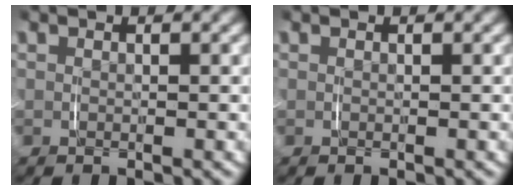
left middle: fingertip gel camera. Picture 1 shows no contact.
{"total": 0.0}